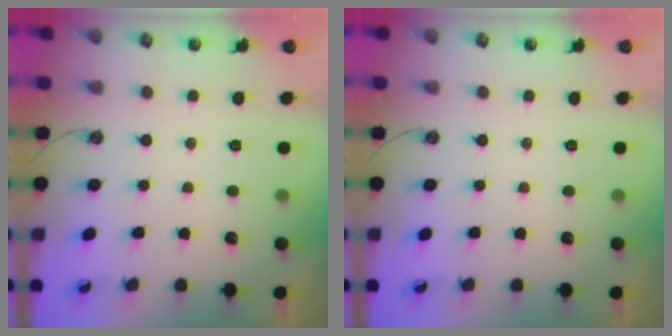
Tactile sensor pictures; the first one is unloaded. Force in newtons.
{"total": 0.0}